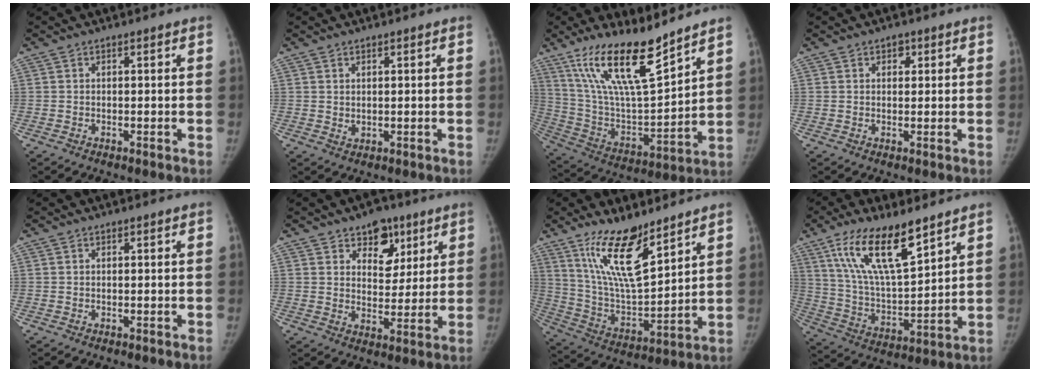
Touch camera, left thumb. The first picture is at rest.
{"total": 1.3, "force": [0.6, 0.8, 0.8], "torque": [-0.011, -0.008, 0.016]}
{"total": 19.6, "force": [13.7, 4.5, 13.3], "torque": [-0.216, -0.072, 0.262]}
{"total": 2.0, "force": [1.0, 1.5, 1.0], "torque": [0.000, -0.003, 0.012]}
{"total": 0.0}
{"total": 9.6, "force": [5.5, 6.4, 4.5], "torque": [-0.024, -0.025, 0.083]}
{"total": 16.3, "force": [10.8, 5.1, 11.0], "torque": [-0.172, -0.072, 0.216]}
{"total": 17.1, "force": [10.4, 5.4, 12.4], "torque": [-0.207, -0.050, 0.205]}